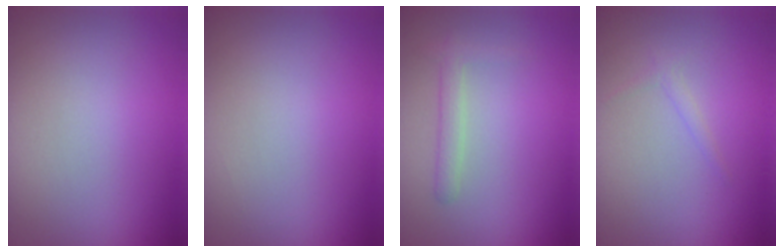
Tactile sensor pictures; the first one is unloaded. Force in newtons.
{"total": 0.0}
{"total": 0.9, "press": 0.9, "slide": 0.1}
{"total": 0.8, "press": 0.8, "slide": 0.1}